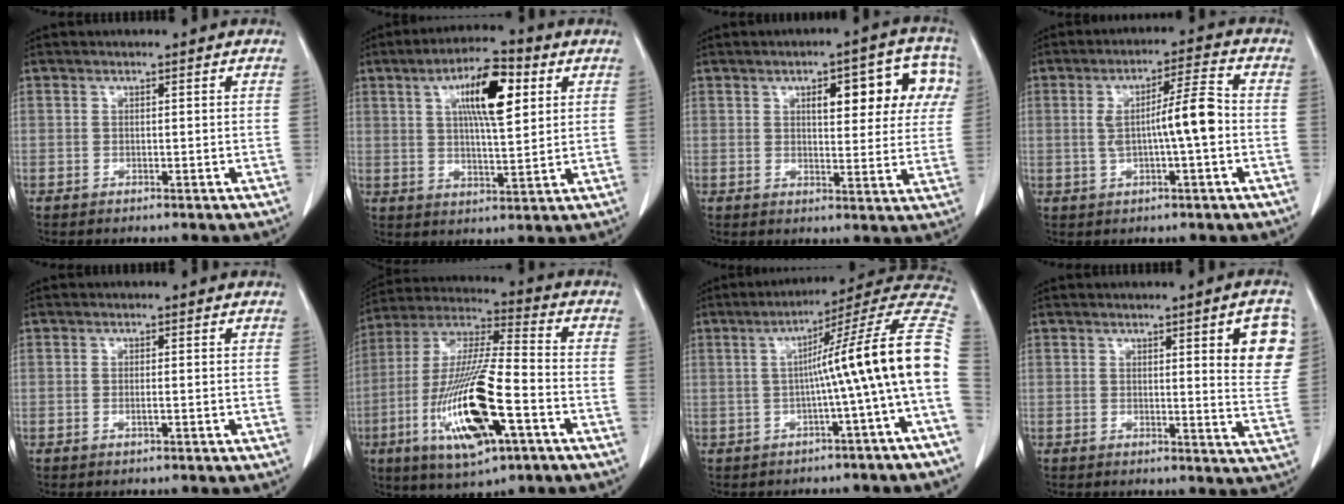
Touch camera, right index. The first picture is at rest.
{"total": 11.1, "force": [3.9, 2.6, 10.1], "torque": [-0.175, 0.013, 0.064]}
{"total": 12.3, "force": [4.4, 4.3, 10.6], "torque": [-0.120, 0.029, 0.052]}
{"total": 7.9, "force": [-0.4, 0.4, 7.9], "torque": [-0.134, 0.013, -0.007]}
{"total": 0.8, "force": [-0.2, 0.0, 0.8], "torque": [-0.018, -0.001, -0.003]}
{"total": 19.2, "force": [-6.7, 3.6, 17.6], "torque": [-0.370, -0.023, -0.116]}
{"total": 15.3, "force": [-1.5, -1.9, 15.1], "torque": [-0.188, 0.039, -0.033]}
{"total": 8.2, "force": [2.8, 1.2, 7.6], "torque": [-0.078, -0.013, 0.028]}